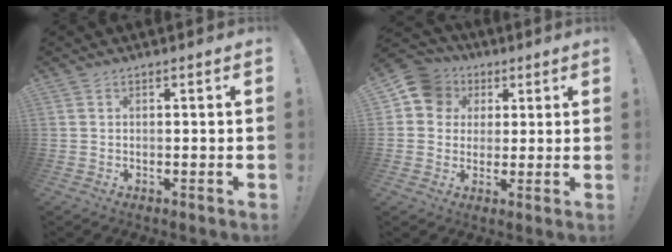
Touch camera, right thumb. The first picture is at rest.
{"total": 10.4, "force": [3.5, 9.3, 3.0], "torque": [-0.036, -0.011, 0.071]}